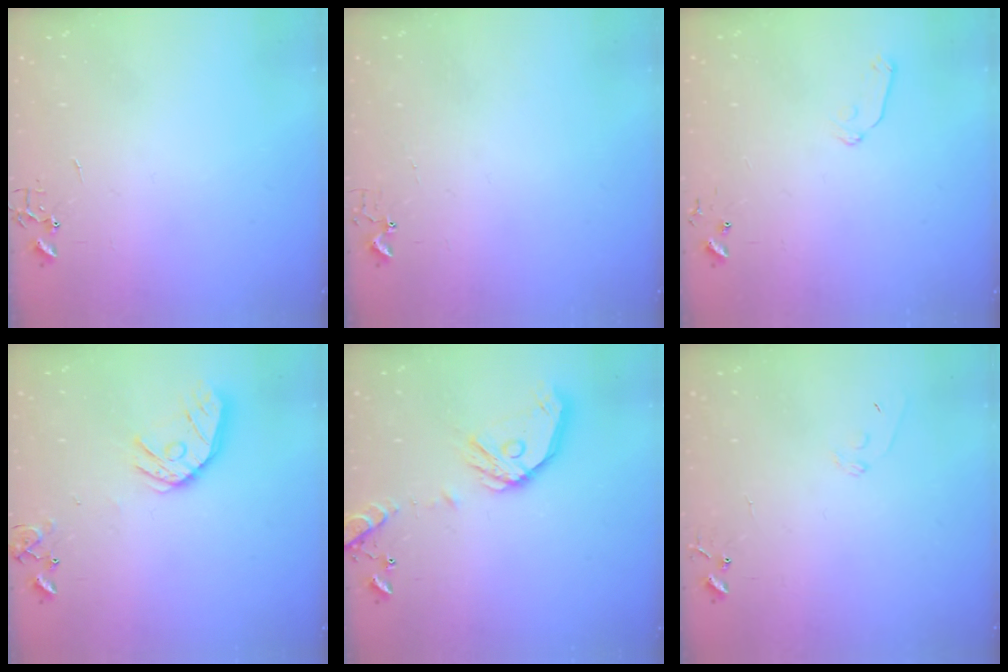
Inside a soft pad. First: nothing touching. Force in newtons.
{"total": 2.7, "press": 2.7, "slide": 0.3}
{"total": 6.5, "press": 6.4, "slide": 1.0}
{"total": 14.4, "press": 14.3, "slide": 1.9}
{"total": 15.7, "press": 15.4, "slide": 2.5}
{"total": 6.8, "press": 6.7, "slide": 0.5}